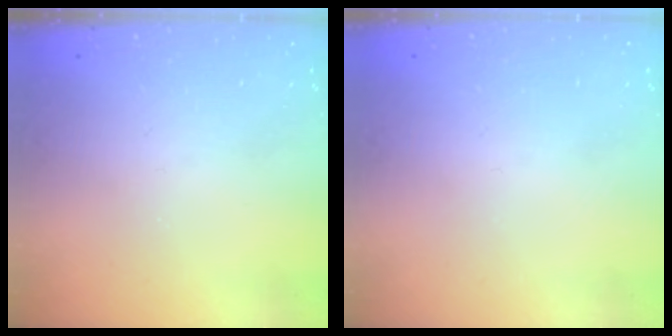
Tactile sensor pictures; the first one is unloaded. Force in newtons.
{"total": 0.7, "press": 0.7, "slide": 0.1}